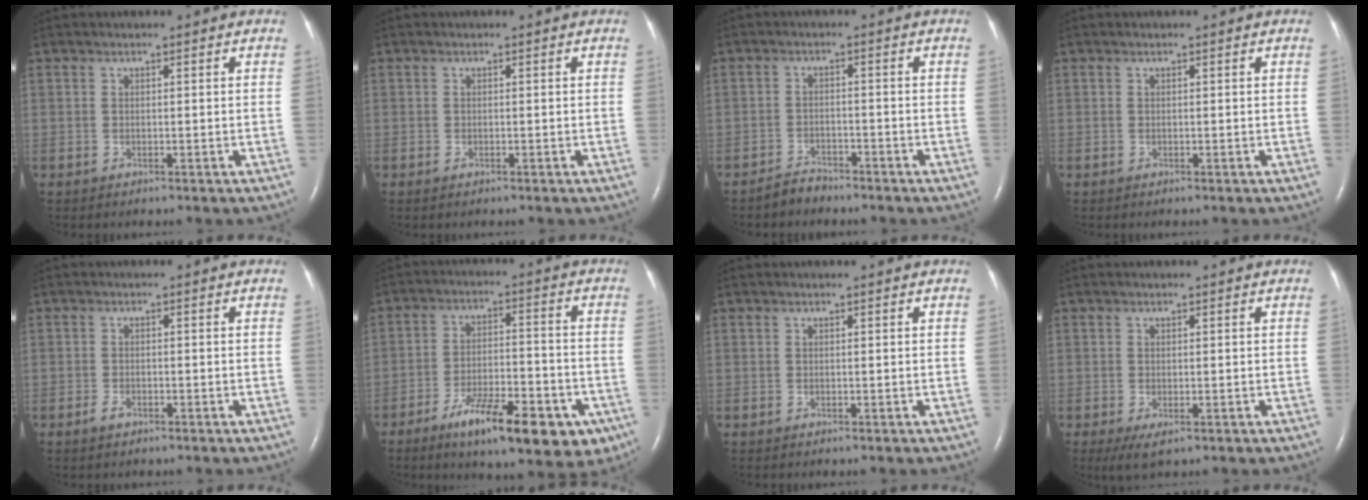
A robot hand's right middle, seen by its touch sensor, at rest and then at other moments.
{"total": 0.0}
{"total": 2.4, "force": [-2.3, 0.8, 0.1], "torque": [-0.008, -0.002, -0.040]}
{"total": 0.0}
{"total": 1.5, "force": [-1.0, 0.7, 0.9], "torque": [-0.023, 0.000, -0.017]}
{"total": 16.0, "force": [-9.1, 4.9, 12.2], "torque": [-0.152, 0.000, -0.133]}
{"total": 0.0}
{"total": 3.0, "force": [-1.4, 1.0, 2.5], "torque": [-0.048, -0.009, -0.016]}